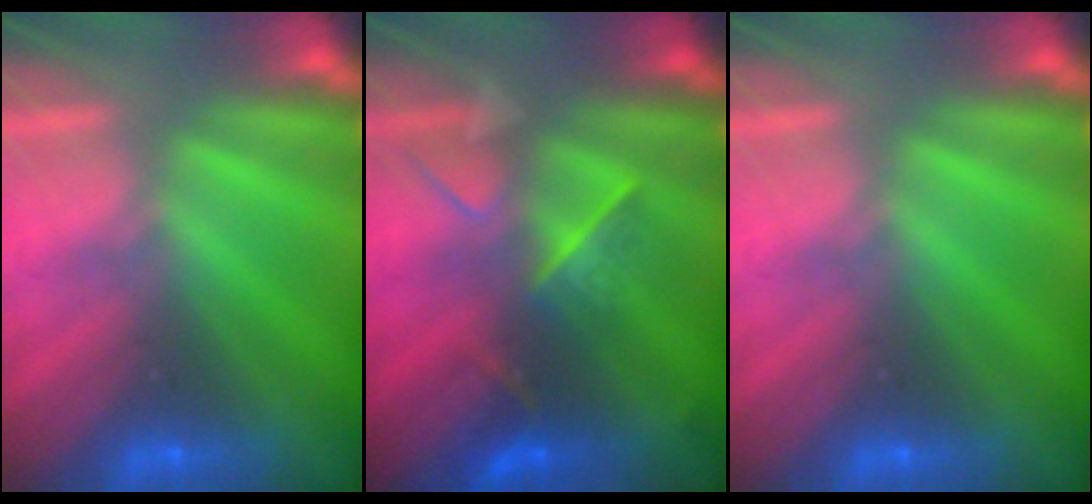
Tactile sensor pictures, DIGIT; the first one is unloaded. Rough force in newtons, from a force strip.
{"total": 2.6}
{"total": 0.0}